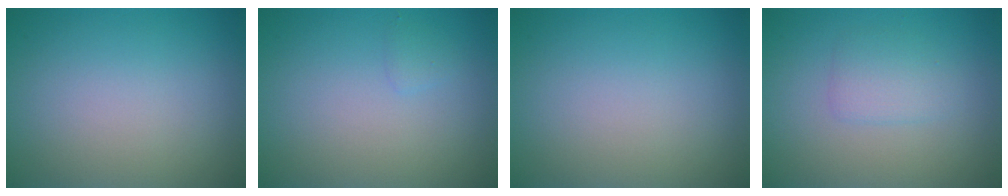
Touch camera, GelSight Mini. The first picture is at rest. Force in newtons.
{"total": 0.7, "press": 0.7, "slide": 0.0}
{"total": 0.0}
{"total": 1.9, "press": 1.9, "slide": 0.1}